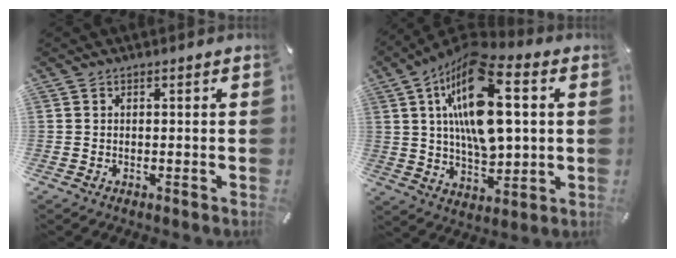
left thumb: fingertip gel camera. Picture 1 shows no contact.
{"total": 20.3, "force": [5.5, 10.5, 16.4], "torque": [-0.314, -0.004, 0.086]}